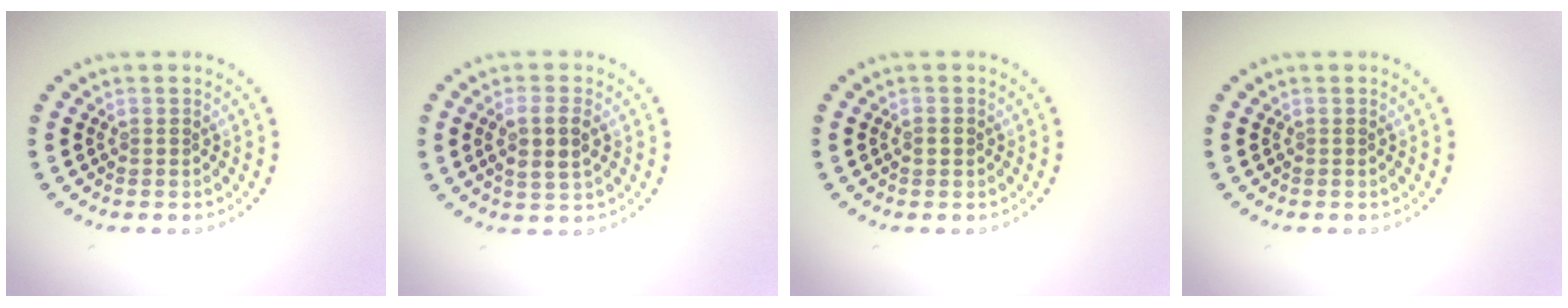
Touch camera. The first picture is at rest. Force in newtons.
{"total": 3.0, "press": 2.9, "slide": 0.8}
{"total": 1.1, "press": 1.1, "slide": 0.0}
{"total": 0.0}